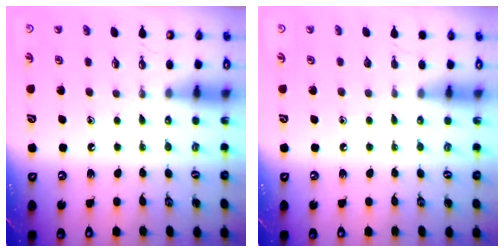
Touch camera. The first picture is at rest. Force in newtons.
{"total": 0.0}